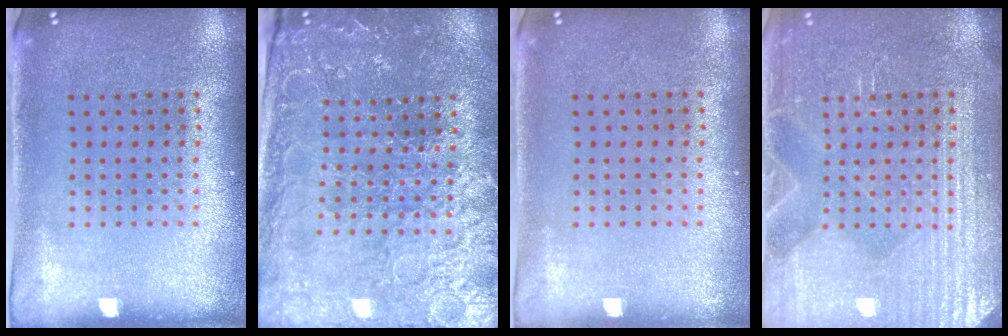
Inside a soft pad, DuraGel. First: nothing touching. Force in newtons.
{"total": 3.2, "press": 3.1, "slide": 0.5}
{"total": 0.0}
{"total": 5.1, "press": 5.1, "slide": 0.7}